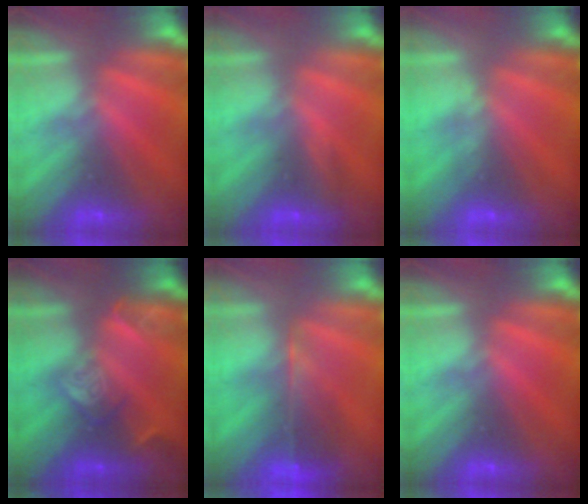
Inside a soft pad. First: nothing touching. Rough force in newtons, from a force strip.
{"total": 2.8}
{"total": 3.1}
{"total": 2.4}
{"total": 7.7}
{"total": 0.0}